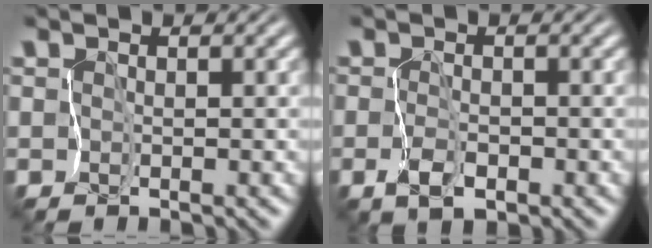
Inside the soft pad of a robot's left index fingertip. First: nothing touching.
{"total": 2.0, "force": [-1.0, 1.1, 1.4], "torque": [-0.028, -0.007, -0.020]}